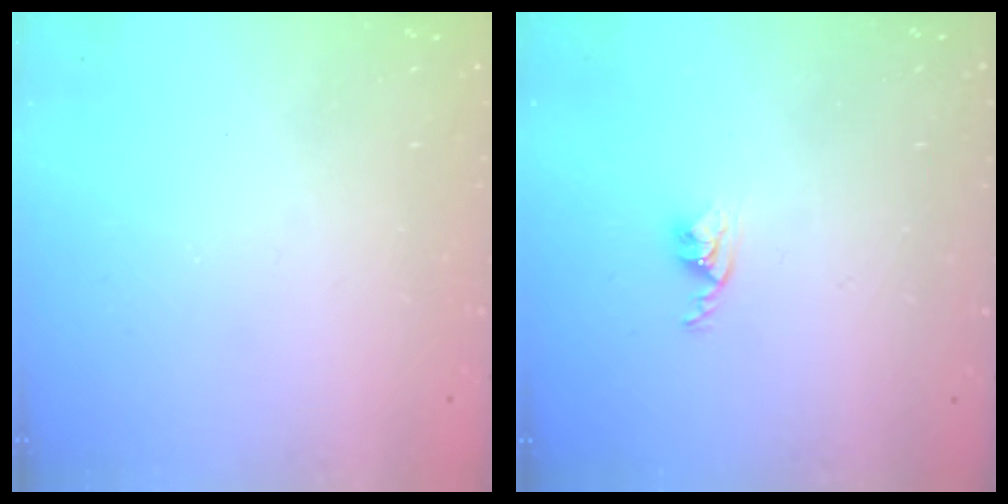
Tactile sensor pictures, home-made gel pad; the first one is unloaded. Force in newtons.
{"total": 2.9, "press": 2.9, "slide": 0.4}